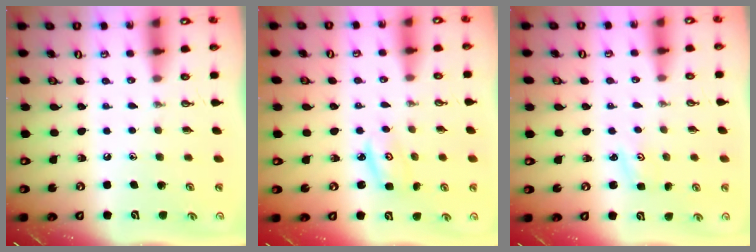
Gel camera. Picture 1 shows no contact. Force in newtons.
{"total": 2.4, "press": 2.4, "slide": 0.2}
{"total": 1.8, "press": 1.7, "slide": 0.3}